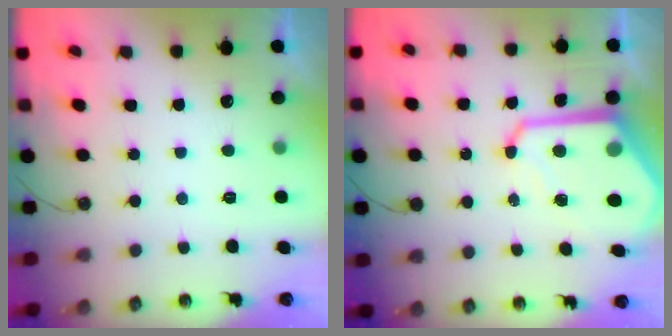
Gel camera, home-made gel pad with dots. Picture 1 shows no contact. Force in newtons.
{"total": 14.3, "press": 14.2, "slide": 1.2}